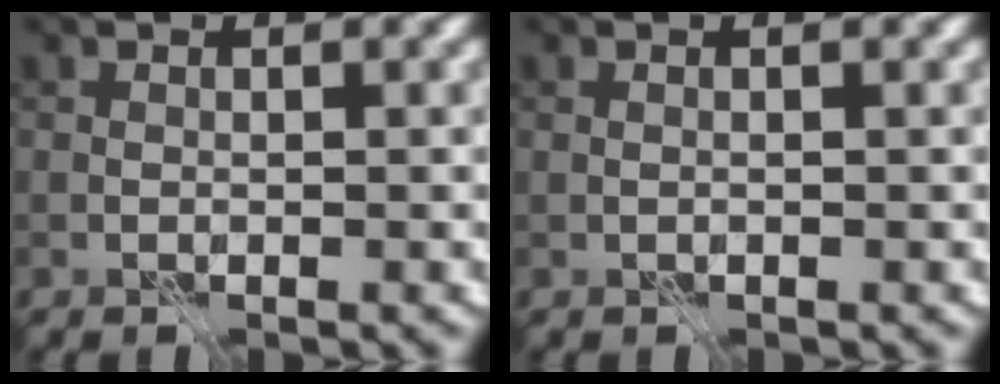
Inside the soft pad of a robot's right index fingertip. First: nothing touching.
{"total": 0.7, "force": [0.3, 0.1, 0.6], "torque": [-0.010, -0.008, 0.001]}